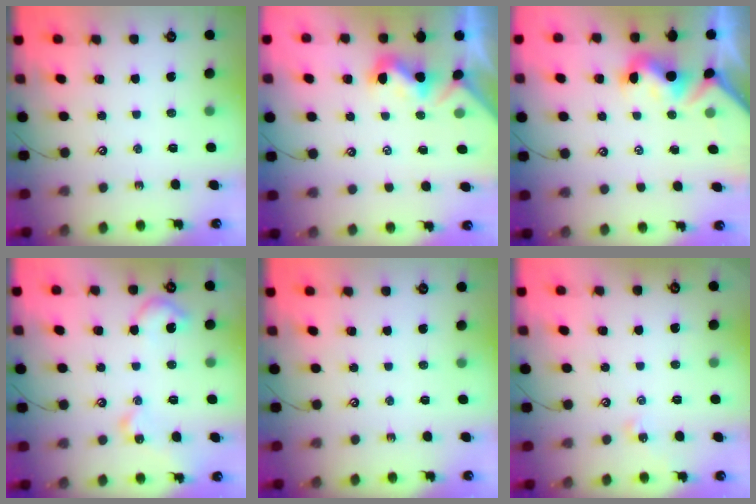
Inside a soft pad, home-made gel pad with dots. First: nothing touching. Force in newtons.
{"total": 1.3, "press": 1.2, "slide": 0.6}
{"total": 1.9, "press": 1.8, "slide": 0.7}
{"total": 7.0, "press": 6.9, "slide": 0.8}
{"total": 0.0}
{"total": 3.1, "press": 3.0, "slide": 0.6}